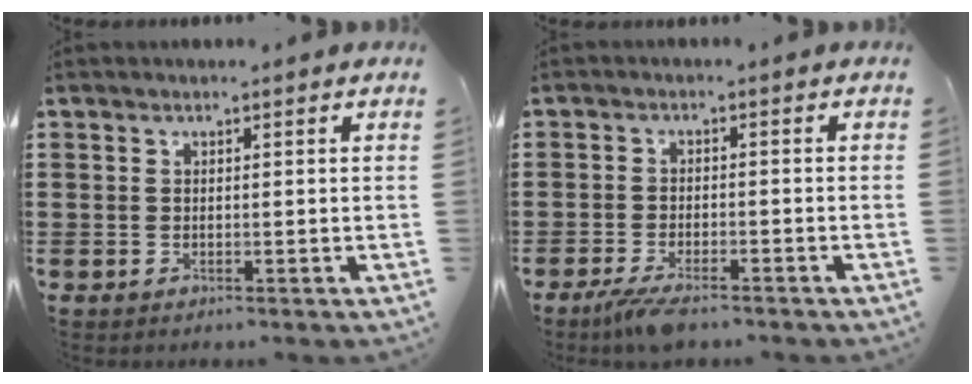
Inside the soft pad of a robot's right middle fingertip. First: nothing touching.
{"total": 3.6, "force": [-2.9, 0.5, 2.1], "torque": [-0.054, -0.009, -0.058]}